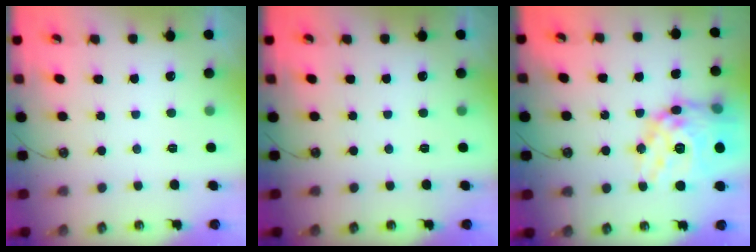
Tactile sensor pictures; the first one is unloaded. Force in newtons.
{"total": 0.0}
{"total": 22.4, "press": 22.3, "slide": 2.2}